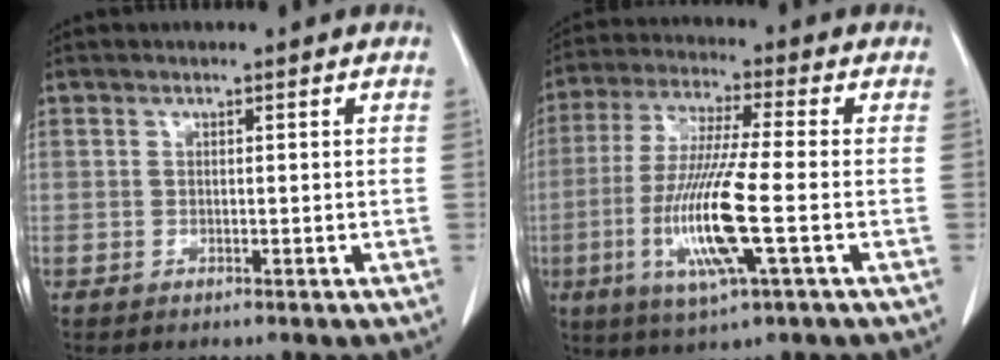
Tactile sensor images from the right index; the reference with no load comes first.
{"total": 13.2, "force": [-3.3, 0.4, 12.7], "torque": [-0.265, -0.018, -0.067]}